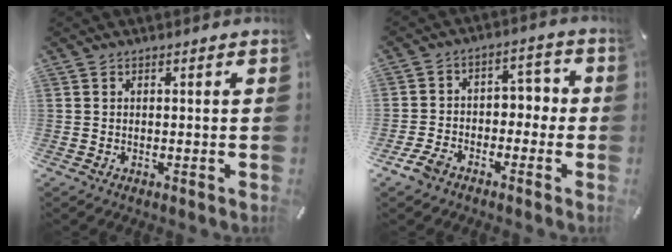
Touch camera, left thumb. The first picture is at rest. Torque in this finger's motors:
{"motor_torque": [0.66, 0.61, -0.26, 0.24, 0.11]}